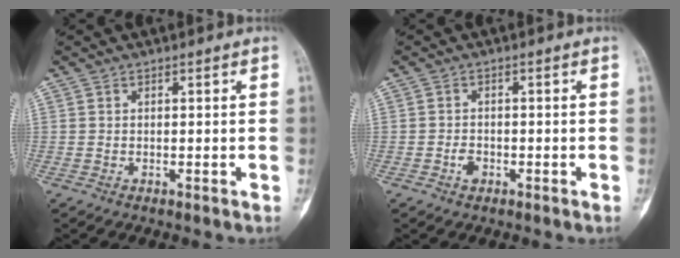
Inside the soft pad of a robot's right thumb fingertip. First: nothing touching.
{"total": 1.9, "force": [-0.9, 1.2, 1.1], "torque": [-0.017, 0.005, -0.017]}